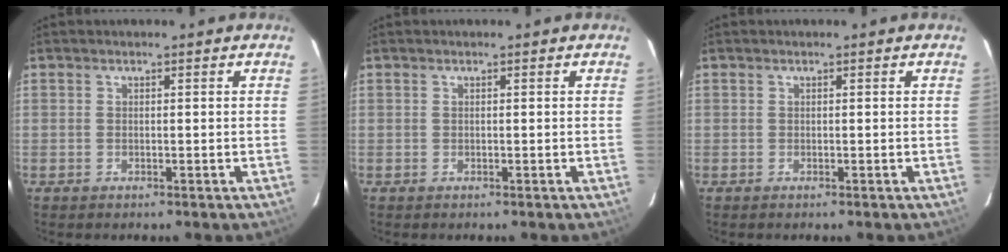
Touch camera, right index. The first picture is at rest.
{"total": 0.0}
{"total": 0.0}